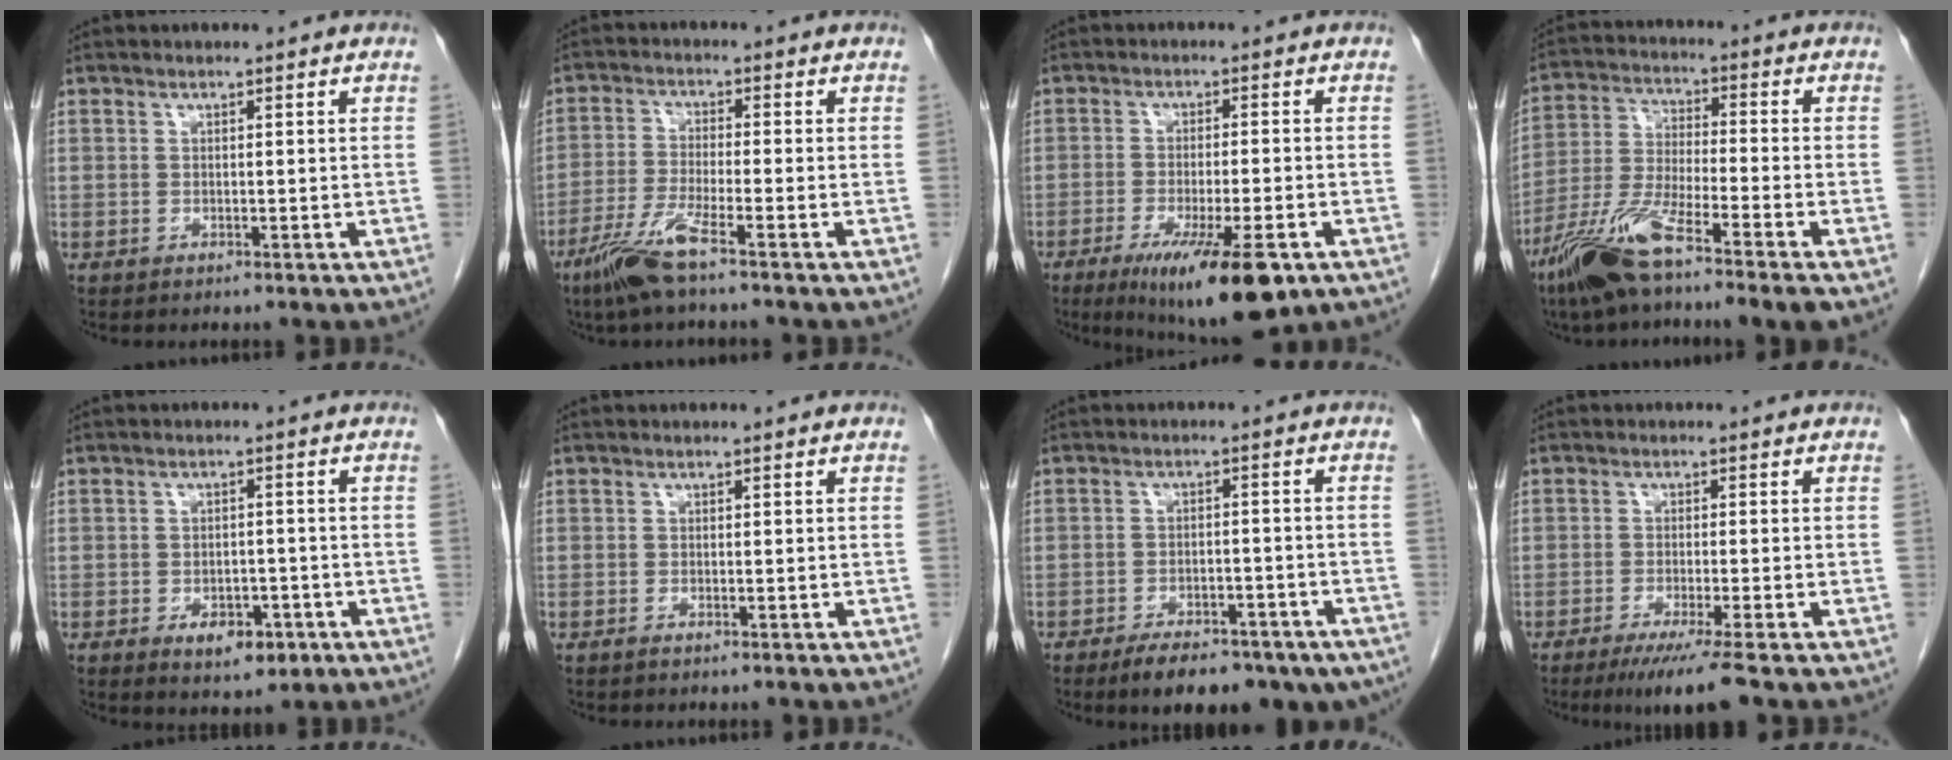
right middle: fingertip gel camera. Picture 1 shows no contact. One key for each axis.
{"total": 6.8, "fx": -4.5, "fy": -0.1, "fz": 5.1, "tx": -0.110, "ty": -0.017, "tz": -0.093}
{"total": 13.1, "fx": -7.5, "fy": 2.1, "fz": 10.6, "tx": -0.146, "ty": -0.028, "tz": -0.113}
{"total": 11.8, "fx": -7.8, "fy": 0.4, "fz": 8.9, "tx": -0.188, "ty": -0.027, "tz": -0.151}
{"total": 5.0, "fx": -2.4, "fy": 2.9, "fz": 3.4, "tx": -0.042, "ty": 0.004, "tz": -0.026}
{"total": 0.6, "fx": -0.5, "fy": 0.0, "fz": 0.4, "tx": -0.010, "ty": -0.001, "tz": -0.009}
{"total": 12.4, "fx": -9.1, "fy": 5.2, "fz": 6.6, "tx": -0.075, "ty": 0.006, "tz": -0.125}
{"total": 6.2, "fx": -4.4, "fy": -0.8, "fz": 4.2, "tx": -0.064, "ty": -0.017, "tz": -0.077}